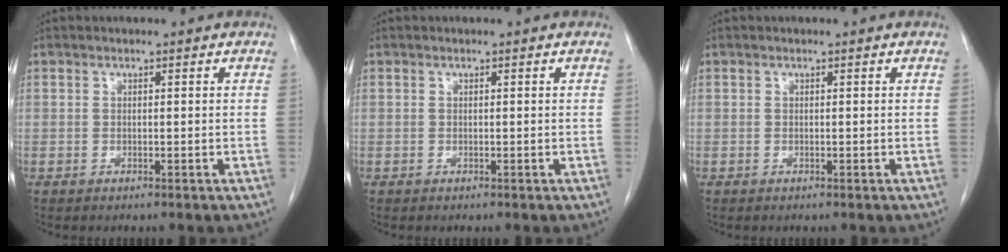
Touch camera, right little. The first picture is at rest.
{"total": 0.0}
{"total": 0.0}